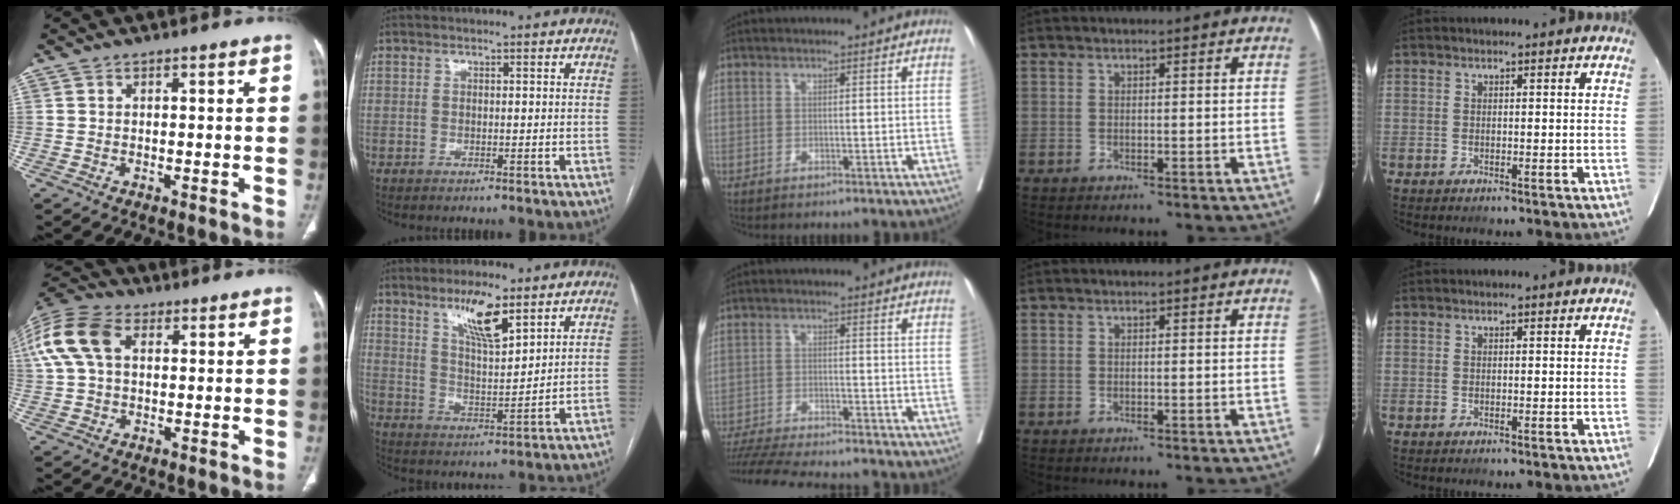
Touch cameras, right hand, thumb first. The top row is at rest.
{"thumb": {"total": 15.8, "force": [4.7, 10.5, 10.9], "torque": [-0.264, 0.038, 0.085]}, "index": {"total": 8.6, "force": [5.8, 1.6, 6.2], "torque": [-0.115, -0.006, 0.107]}, "middle": {"total": 13.7, "force": [-12.5, 1.3, 5.5], "torque": [-0.090, -0.018, -0.189]}}